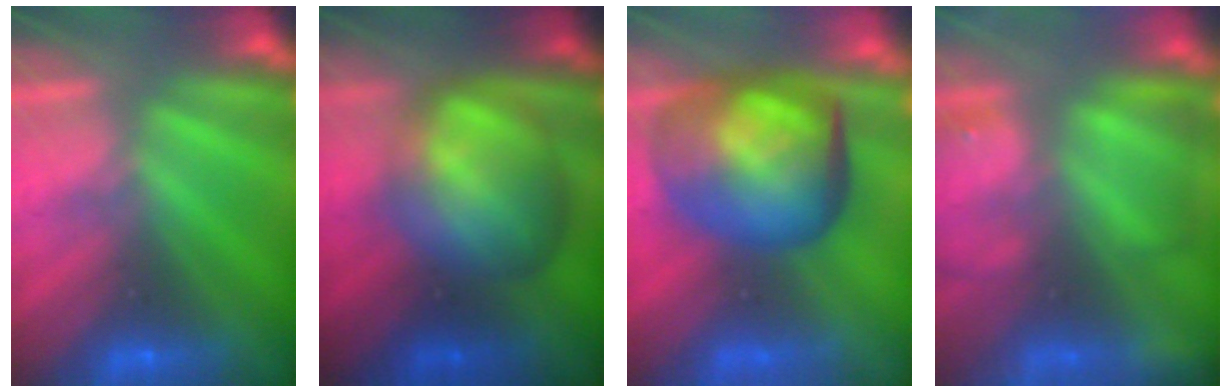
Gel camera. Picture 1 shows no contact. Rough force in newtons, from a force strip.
{"total": 8.0}
{"total": 7.7}
{"total": 9.6}